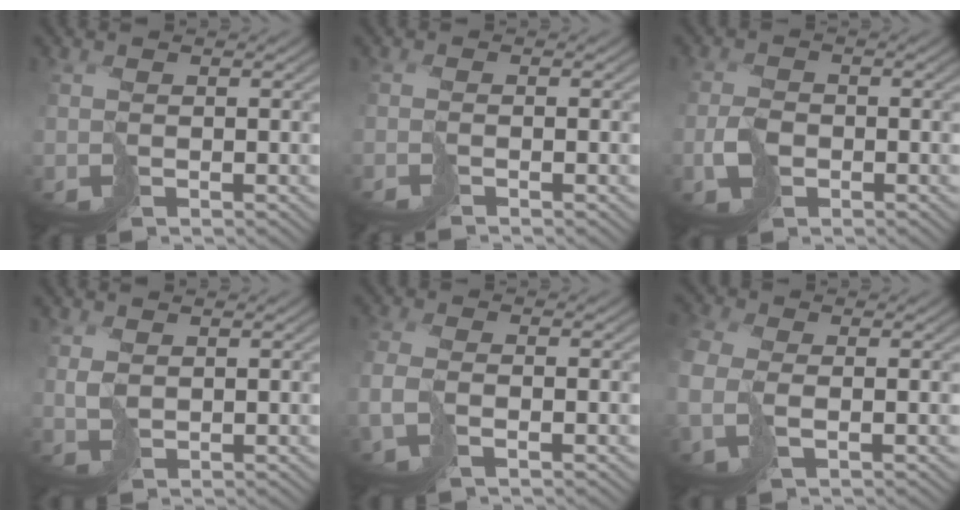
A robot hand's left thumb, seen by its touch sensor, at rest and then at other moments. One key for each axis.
{"total": 1.3, "fx": -0.8, "fy": 0.0, "fz": 1.0, "tx": -0.010, "ty": 0.001, "tz": -0.025}
{"total": 2.6, "fx": -1.0, "fy": 1.9, "fz": 1.4, "tx": -0.029, "ty": -0.003, "tz": -0.019}
{"total": 1.8, "fx": 1.3, "fy": 1.0, "fz": 0.8, "tx": -0.022, "ty": -0.001, "tz": 0.037}
{"total": 4.3, "fx": -1.2, "fy": 2.2, "fz": 3.5, "tx": -0.096, "ty": -0.013, "tz": -0.024}
{"total": 5.7, "fx": -0.1, "fy": 3.9, "fz": 4.1, "tx": -0.143, "ty": -0.013, "tz": 0.013}